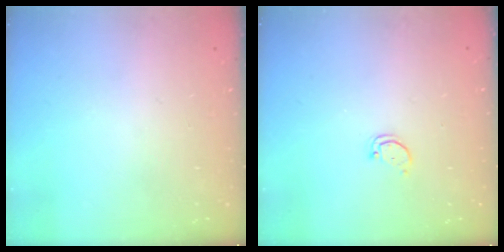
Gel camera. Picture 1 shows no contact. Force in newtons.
{"total": 1.8, "press": 1.8, "slide": 0.1}